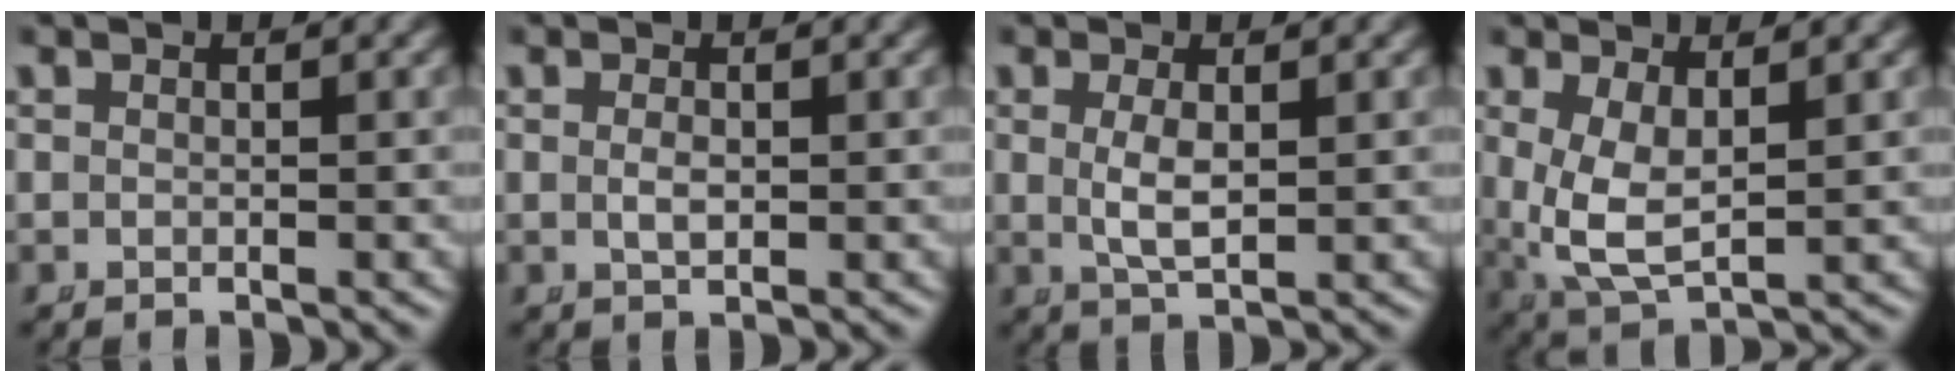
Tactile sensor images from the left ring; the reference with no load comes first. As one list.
[{"total": 1.2, "force": [0.0, 0.5, 1.0], "torque": [-0.024, -0.011, 0.006]}, {"total": 2.6, "force": [0.1, 0.8, 2.5], "torque": [-0.055, -0.013, 0.014]}, {"total": 5.5, "force": [0.4, 3.4, 4.4], "torque": [-0.109, -0.029, 0.028]}]